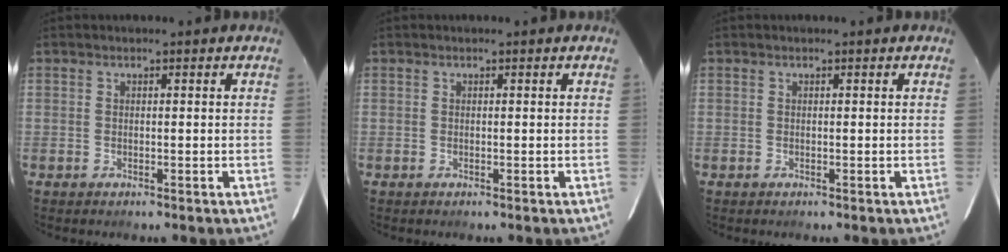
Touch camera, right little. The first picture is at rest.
{"total": 0.0}
{"total": 0.0}